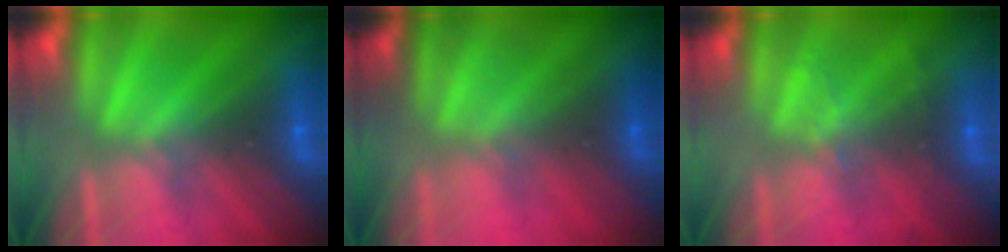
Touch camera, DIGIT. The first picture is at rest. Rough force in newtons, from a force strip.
{"total": 2.1}
{"total": 2.3}